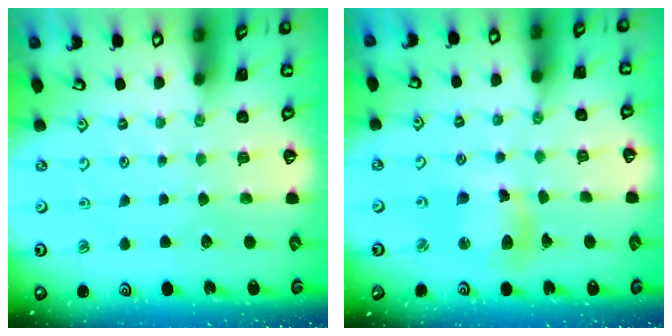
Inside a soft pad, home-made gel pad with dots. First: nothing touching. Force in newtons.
{"total": 10.4, "press": 10.3, "slide": 1.2}